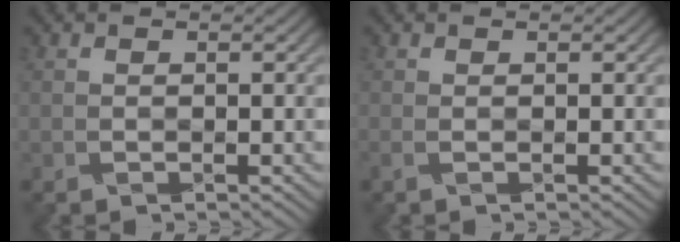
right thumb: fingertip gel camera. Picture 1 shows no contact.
{"total": 0.6, "force": [0.0, 0.1, 0.6], "torque": [-0.015, 0.002, -0.001]}